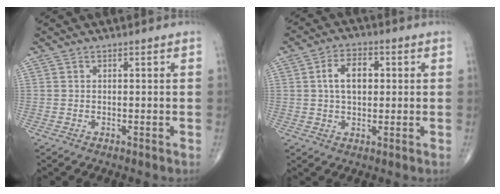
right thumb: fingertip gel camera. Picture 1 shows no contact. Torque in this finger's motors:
{"motor_torque": [0.37, 1.97, 0.96, 0.34, 0.01]}